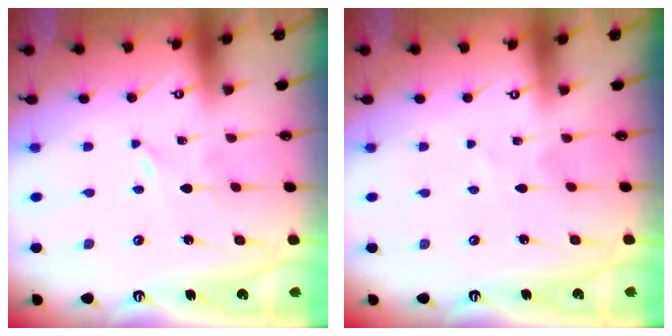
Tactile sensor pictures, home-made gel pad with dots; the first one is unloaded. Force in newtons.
{"total": 1.0, "press": 1.0, "slide": 0.1}